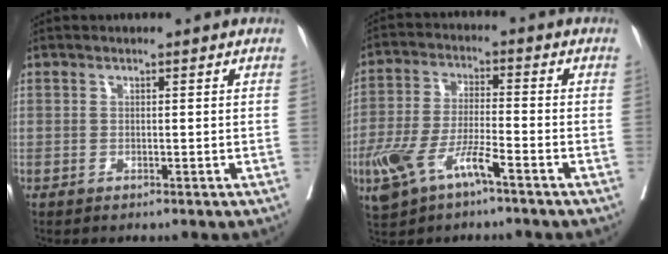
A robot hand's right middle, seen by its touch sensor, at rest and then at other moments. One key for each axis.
{"total": 9.5, "fx": -5.0, "fy": 2.5, "fz": 7.7, "tx": -0.170, "ty": 0.000, "tz": -0.092}